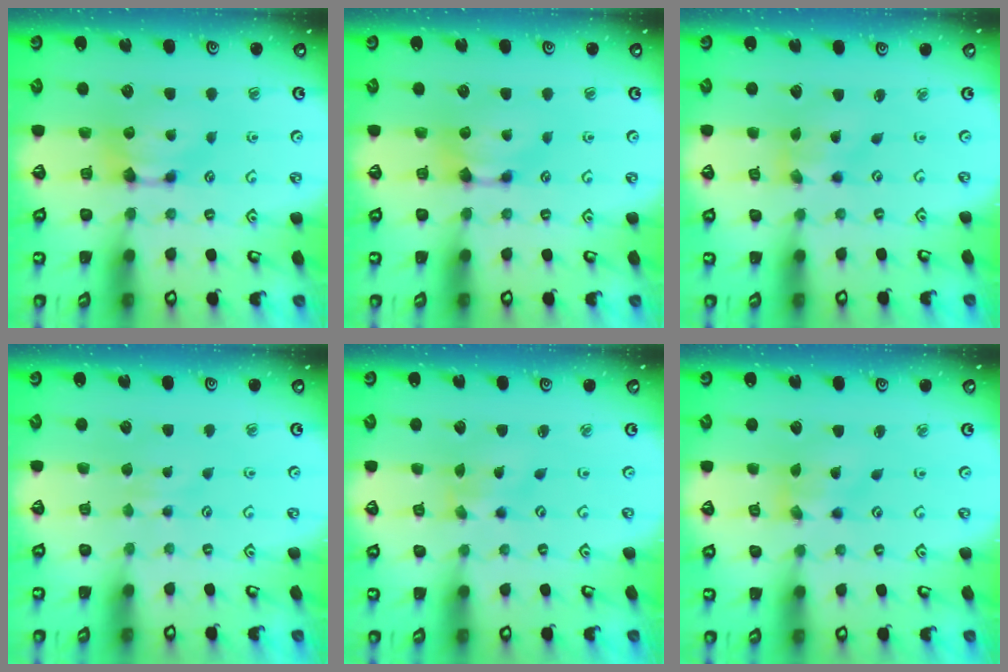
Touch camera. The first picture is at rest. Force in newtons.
{"total": 0.0}
{"total": 1.2, "press": 0.6, "slide": 1.1}
{"total": 2.4, "press": 2.4, "slide": 0.2}
{"total": 2.8, "press": 2.6, "slide": 1.0}
{"total": 1.2, "press": 0.6, "slide": 1.1}